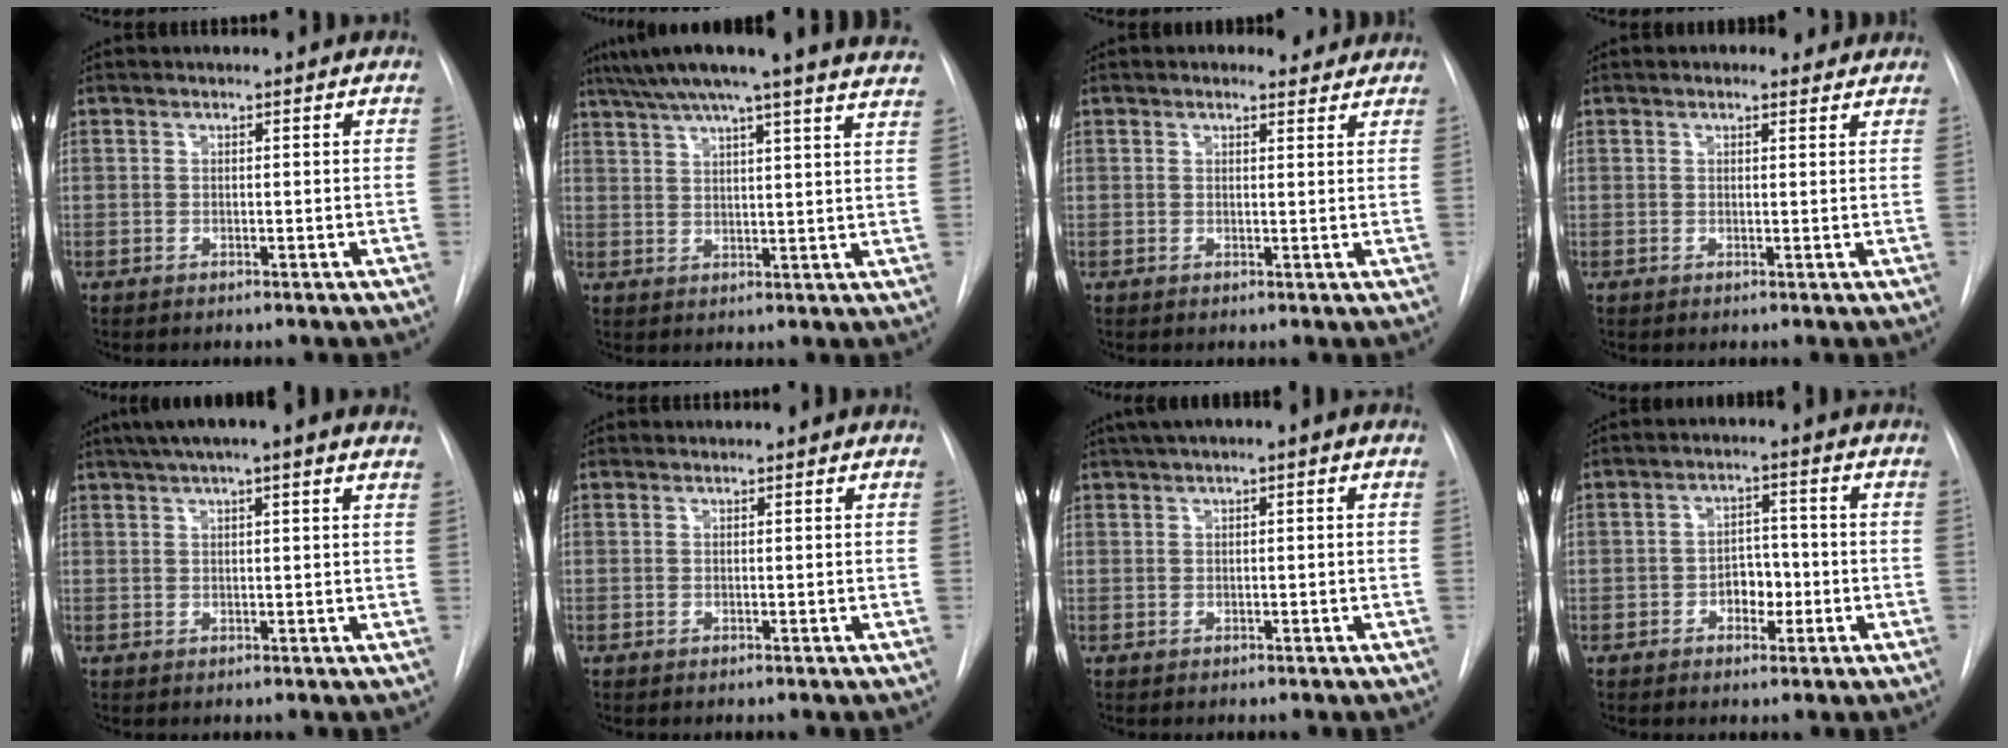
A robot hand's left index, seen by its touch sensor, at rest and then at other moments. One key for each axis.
{"total": 23.5, "fx": 20.6, "fy": 0.1, "fz": 11.2, "tx": -0.182, "ty": -0.010, "tz": 0.258}
{"total": 2.6, "fx": 2.1, "fy": 1.2, "fz": 0.8, "tx": -0.013, "ty": 0.006, "tz": 0.023}
{"total": 2.2, "fx": 1.7, "fy": 1.1, "fz": 1.0, "tx": -0.016, "ty": 0.010, "tz": 0.019}
{"total": 10.1, "fx": 7.2, "fy": 1.0, "fz": 7.0, "tx": -0.113, "ty": 0.045, "tz": 0.097}
{"total": 0.0}
{"total": 3.2, "fx": 1.3, "fy": 0.6, "fz": 2.8, "tx": -0.048, "ty": 0.020, "tz": 0.020}
{"total": 4.3, "fx": -1.4, "fy": 2.8, "fz": 3.0, "tx": -0.040, "ty": 0.009, "tz": -0.021}